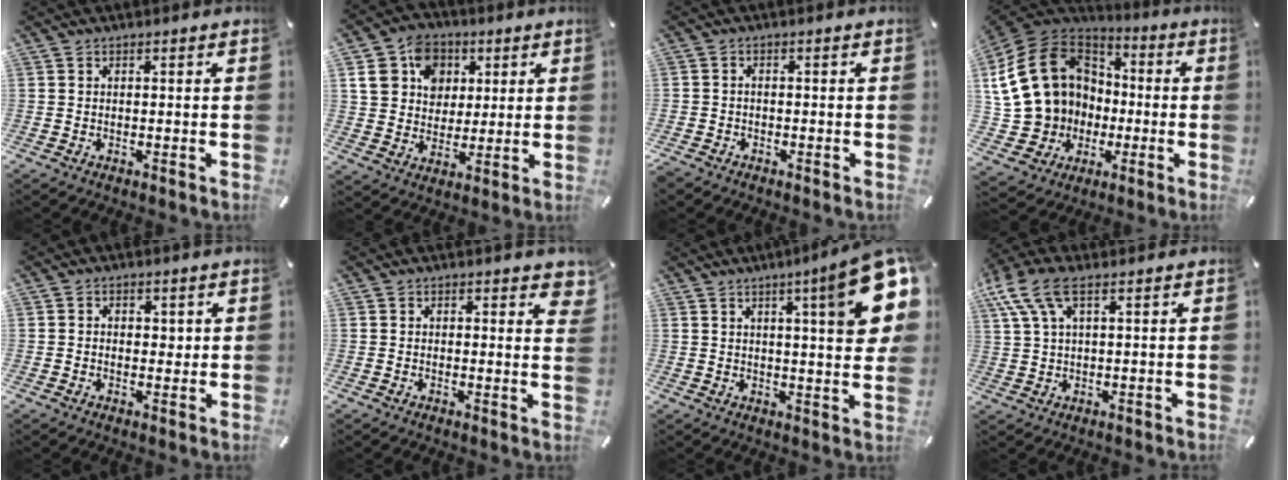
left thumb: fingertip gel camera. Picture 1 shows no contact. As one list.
[{"total": 12.7, "force": [4.3, 11.0, 4.7], "torque": [-0.080, 0.003, 0.085]}, {"total": 1.6, "force": [-1.3, 0.9, 0.4], "torque": [-0.005, 0.007, -0.027]}, {"total": 20.8, "force": [1.8, 18.8, 8.8], "torque": [-0.202, -0.006, 0.060]}, {"total": 2.5, "force": [0.1, 2.0, 1.5], "torque": [-0.014, 0.000, -0.004]}, {"total": 2.0, "force": [1.3, 1.0, 1.2], "torque": [-0.004, -0.005, 0.019]}, {"total": 18.2, "force": [7.5, 3.9, 16.2], "torque": [-0.214, -0.042, 0.105]}, {"total": 8.0, "force": [2.7, 3.8, 6.5], "torque": [-0.139, 0.004, 0.052]}]